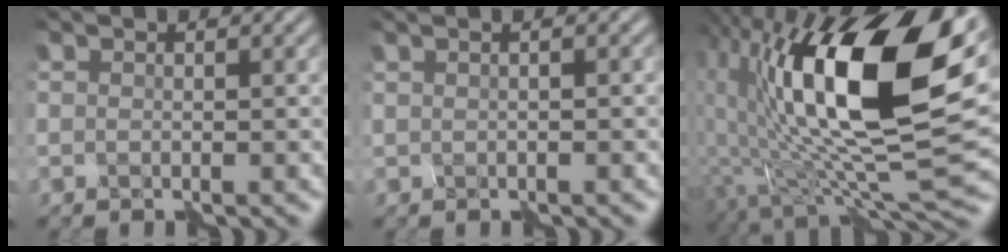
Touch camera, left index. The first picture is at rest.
{"total": 0.6, "force": [0.3, 0.0, 0.6], "torque": [-0.011, -0.007, -0.002]}
{"total": 16.9, "force": [5.0, 6.6, 14.7], "torque": [-0.258, -0.001, 0.079]}